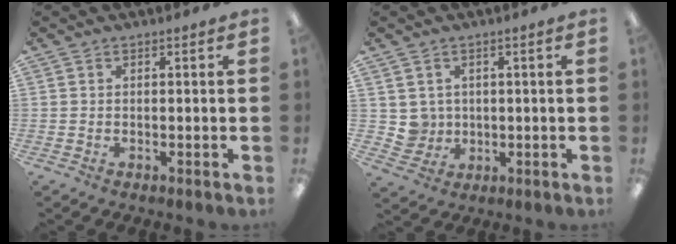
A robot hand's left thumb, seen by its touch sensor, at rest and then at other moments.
{"total": 4.3, "force": [1.8, 3.9, -0.1], "torque": [-0.009, 0.000, 0.036]}